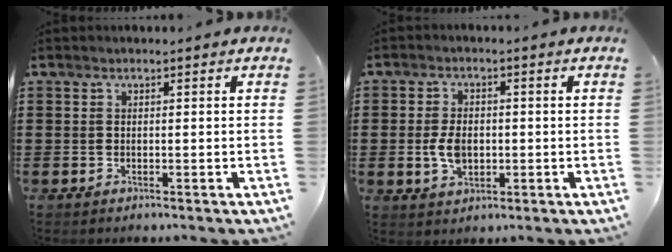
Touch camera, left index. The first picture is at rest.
{"total": 4.9, "force": [-0.4, 3.0, 3.9], "torque": [-0.087, 0.002, -0.009]}